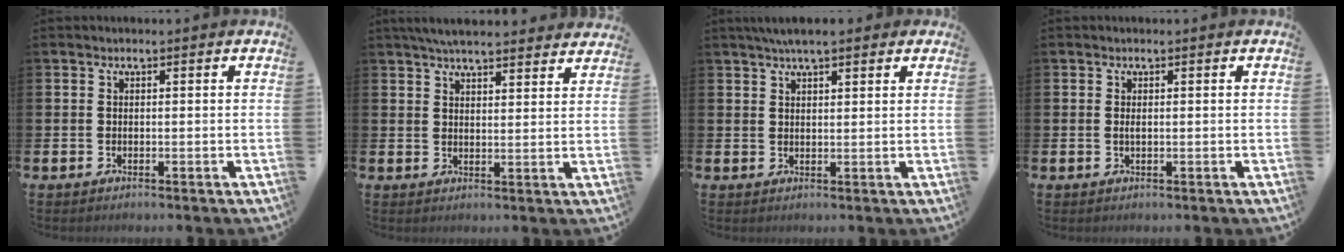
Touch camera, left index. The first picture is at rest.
{"total": 5.3, "force": [5.1, 0.7, 1.3], "torque": [-0.030, -0.019, 0.093]}
{"total": 3.8, "force": [3.2, 0.9, 1.8], "torque": [-0.027, -0.008, 0.055]}
{"total": 0.5, "force": [0.1, 0.1, 0.5], "torque": [-0.005, -0.003, 0.001]}